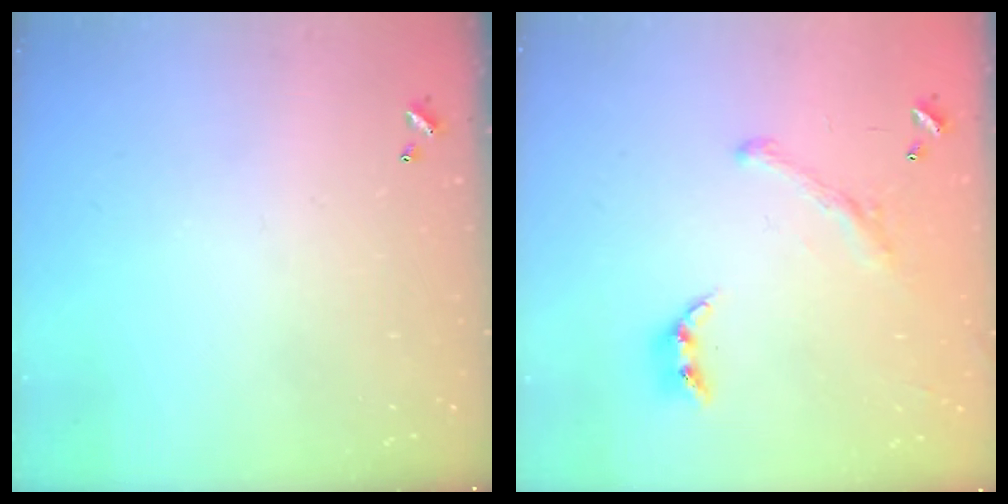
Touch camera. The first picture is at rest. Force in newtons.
{"total": 1.8, "press": 1.2, "slide": 1.3}